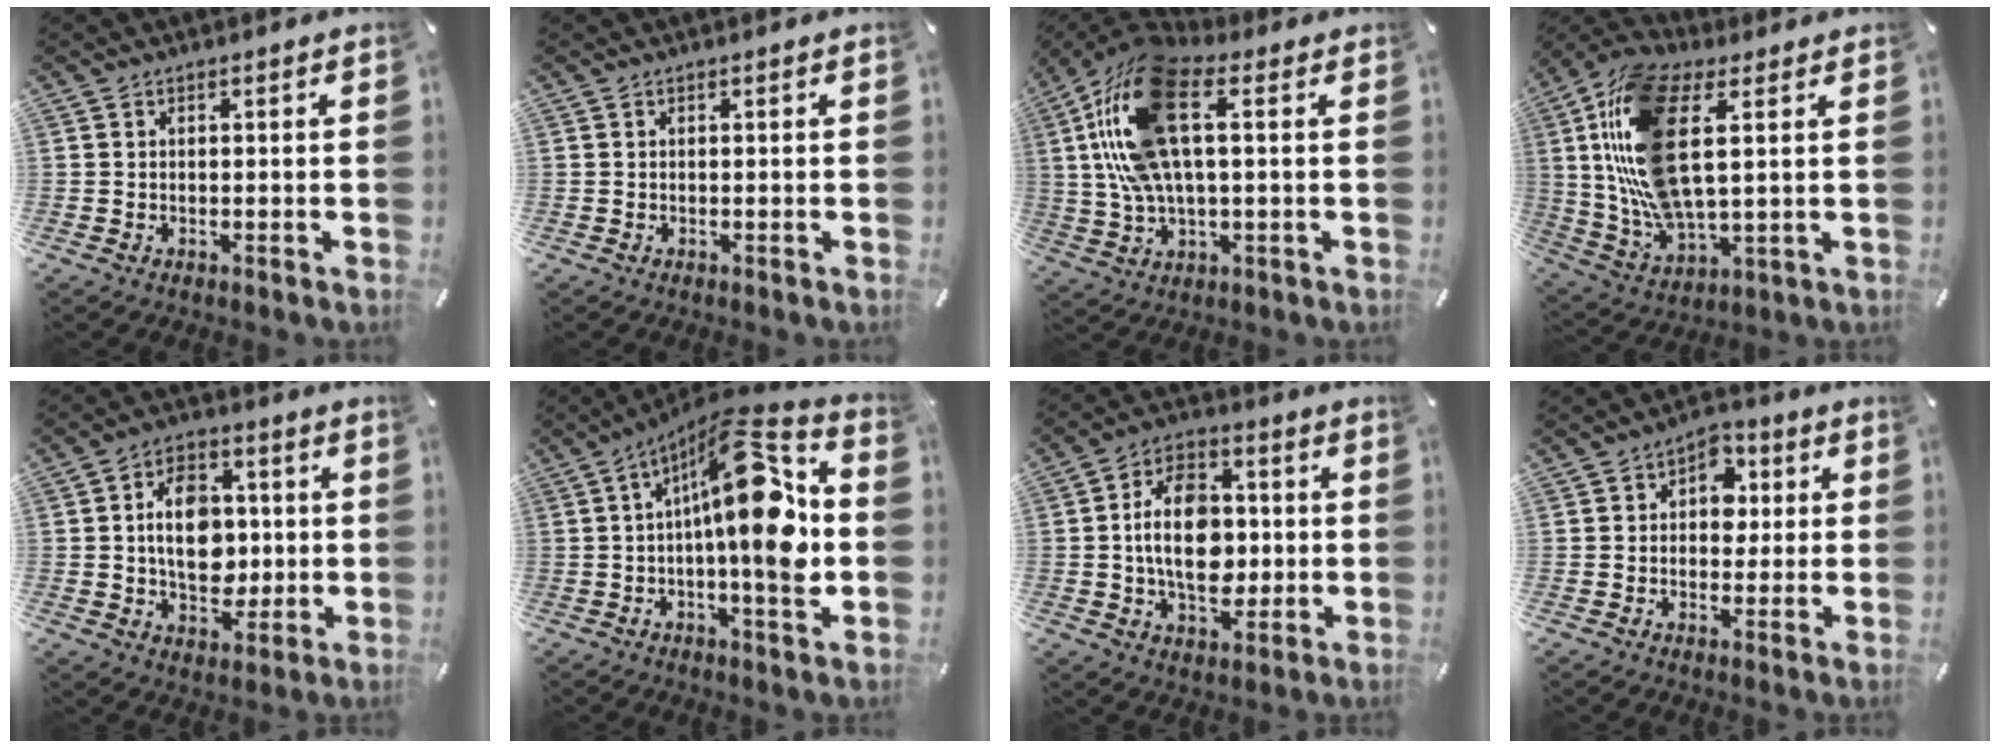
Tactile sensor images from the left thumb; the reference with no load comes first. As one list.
[{"total": 0.0}, {"total": 19.5, "force": [4.8, 9.1, 16.6], "torque": [-0.354, 0.002, 0.083]}, {"total": 17.9, "force": [5.1, 8.4, 15.0], "torque": [-0.351, -0.015, 0.085]}, {"total": 12.6, "force": [0.2, 9.3, 8.5], "torque": [-0.134, 0.012, 0.006]}, {"total": 21.8, "force": [1.5, 7.1, 20.6], "torque": [-0.316, -0.017, 0.019]}, {"total": 15.0, "force": [-0.3, 10.1, 11.0], "torque": [-0.214, 0.008, -0.005]}, {"total": 7.4, "force": [0.9, 6.0, 4.3], "torque": [-0.045, 0.005, 0.009]}]